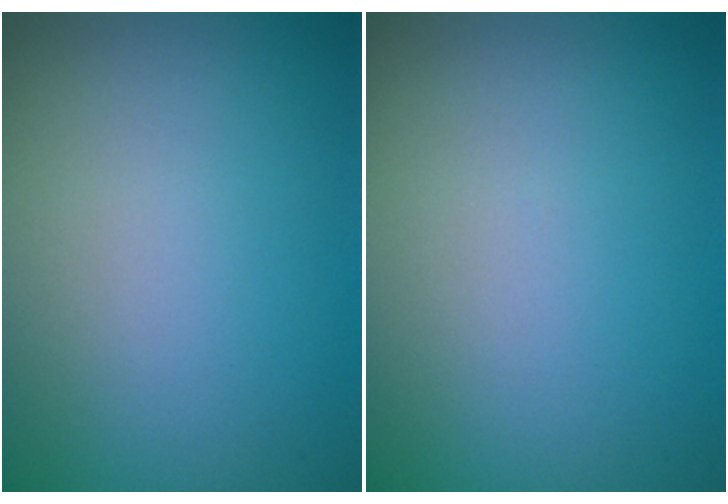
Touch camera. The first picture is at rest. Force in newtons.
{"total": 0.0}